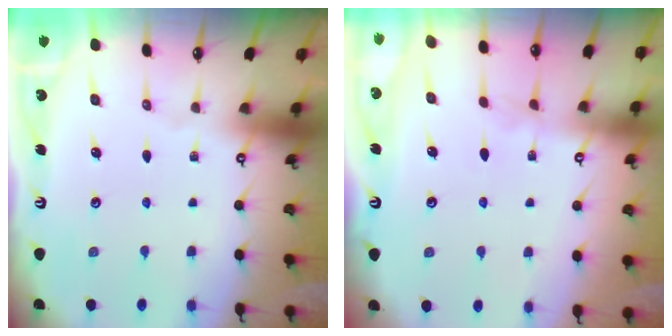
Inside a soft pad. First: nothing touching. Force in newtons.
{"total": 2.3, "press": 2.3, "slide": 0.4}